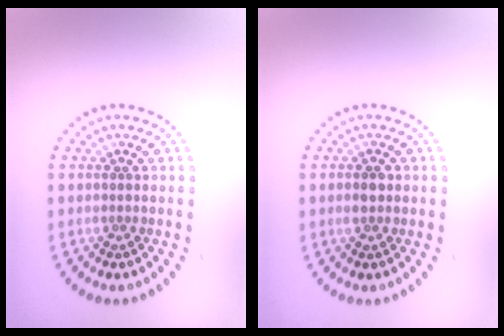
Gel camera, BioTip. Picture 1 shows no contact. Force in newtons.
{"total": 1.1, "press": 1.1, "slide": 0.1}